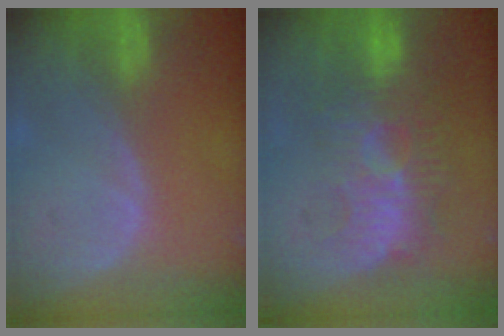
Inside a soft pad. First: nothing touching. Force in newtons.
{"total": 9.1, "press": 8.7, "slide": 2.6}